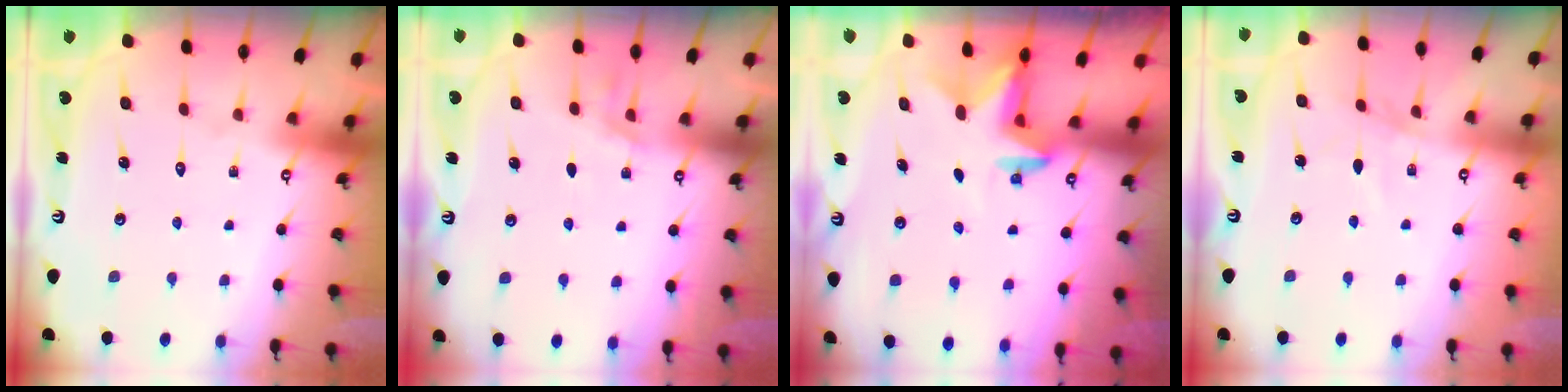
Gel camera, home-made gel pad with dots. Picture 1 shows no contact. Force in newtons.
{"total": 4.6, "press": 3.9, "slide": 2.5}
{"total": 2.6, "press": 2.6, "slide": 0.5}
{"total": 2.9, "press": 2.9, "slide": 0.4}